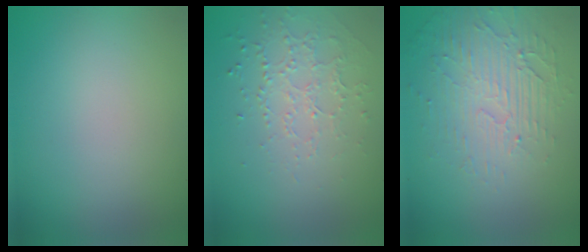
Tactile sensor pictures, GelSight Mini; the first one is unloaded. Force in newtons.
{"total": 1.5, "press": 1.2, "slide": 0.9}
{"total": 4.7, "press": 3.2, "slide": 3.5}